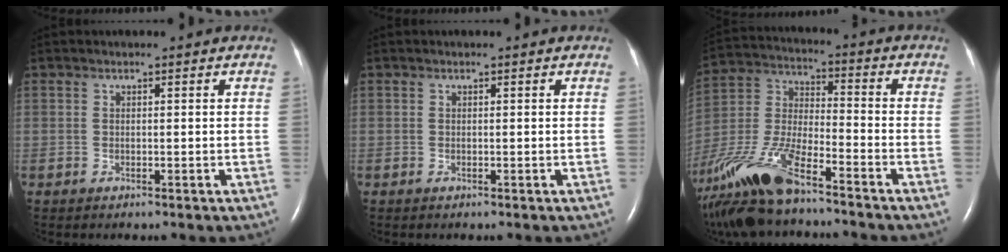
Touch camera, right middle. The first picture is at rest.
{"total": 0.0}
{"total": 18.8, "force": [-14.0, 4.3, 11.8], "torque": [-0.295, -0.031, -0.268]}